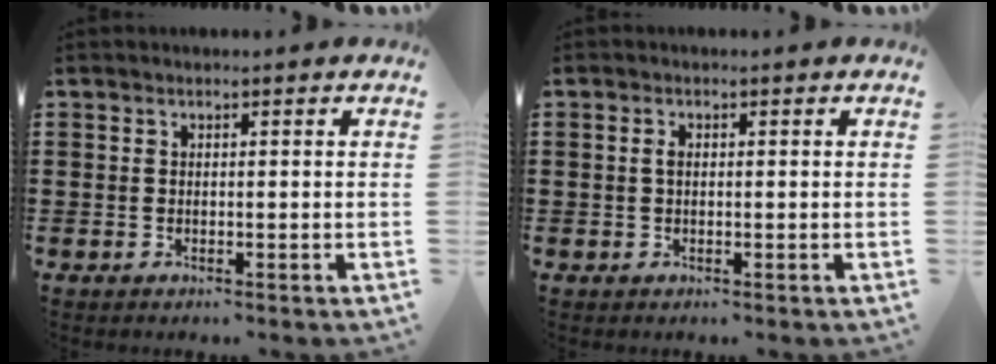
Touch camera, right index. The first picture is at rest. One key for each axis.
{"total": 1.2, "fx": 0.1, "fy": 0.6, "fz": 1.1, "tx": -0.023, "ty": 0.003, "tz": 0.001}